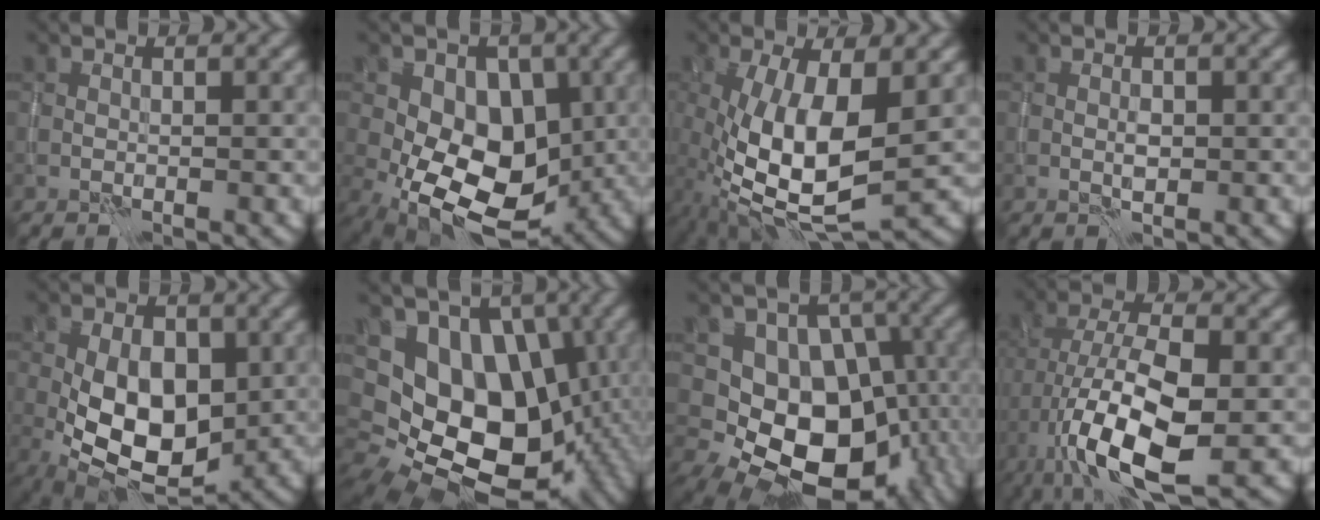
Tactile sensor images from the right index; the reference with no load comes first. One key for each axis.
{"total": 10.3, "fx": -1.2, "fy": 7.0, "fz": 7.4, "tx": -0.103, "ty": -0.005, "tz": -0.026}
{"total": 10.5, "fx": -1.2, "fy": 4.2, "fz": 9.6, "tx": -0.198, "ty": -0.020, "tz": -0.021}
{"total": 0.9, "fx": -0.1, "fy": 0.5, "fz": 0.7, "tx": -0.014, "ty": -0.001, "tz": -0.002}
{"total": 9.9, "fx": -1.4, "fy": 5.8, "fz": 7.8, "tx": -0.129, "ty": -0.003, "tz": -0.026}
{"total": 15.8, "fx": -0.6, "fy": 11.9, "fz": 10.3, "tx": -0.137, "ty": -0.017, "tz": 0.003}
{"total": 13.6, "fx": -3.1, "fy": 10.0, "fz": 8.6, "tx": -0.097, "ty": -0.005, "tz": -0.050}
{"total": 11.3, "fx": -3.9, "fy": 4.2, "fz": 9.8, "tx": -0.189, "ty": -0.002, "tz": -0.072}